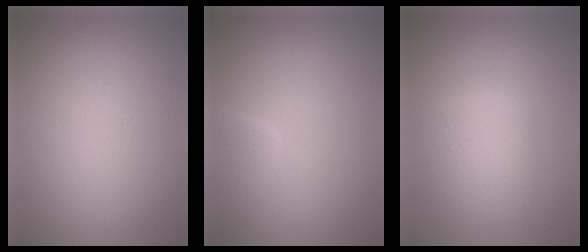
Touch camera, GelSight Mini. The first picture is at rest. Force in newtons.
{"total": 1.8, "press": 1.8, "slide": 0.1}
{"total": 2.9, "press": 2.9, "slide": 0.1}